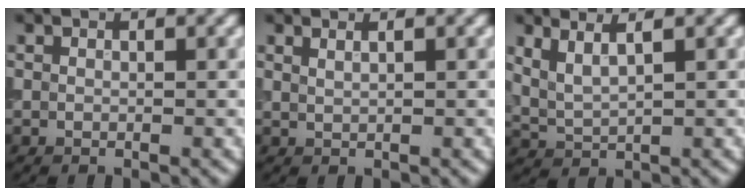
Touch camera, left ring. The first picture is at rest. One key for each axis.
{"total": 1.5, "fx": 1.0, "fy": 0.7, "fz": 0.9, "tx": -0.002, "ty": -0.003, "tz": 0.006}
{"total": 2.5, "fx": 1.6, "fy": 0.6, "fz": 1.9, "tx": -0.042, "ty": 0.000, "tz": 0.040}